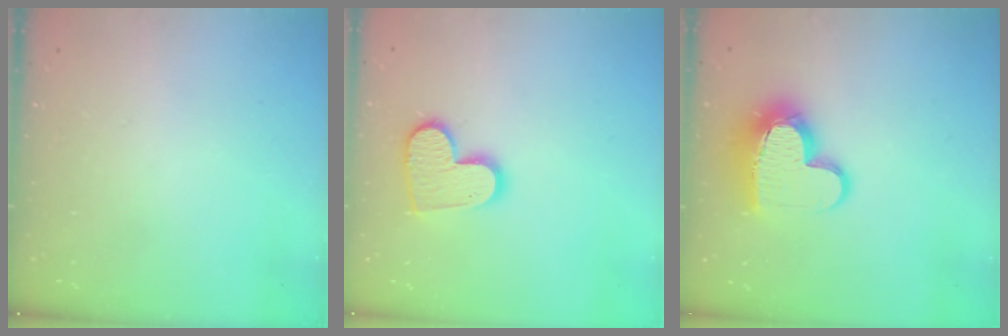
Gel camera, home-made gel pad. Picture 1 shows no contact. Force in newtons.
{"total": 11.8, "press": 11.8, "slide": 0.8}
{"total": 12.7, "press": 12.7, "slide": 1.4}